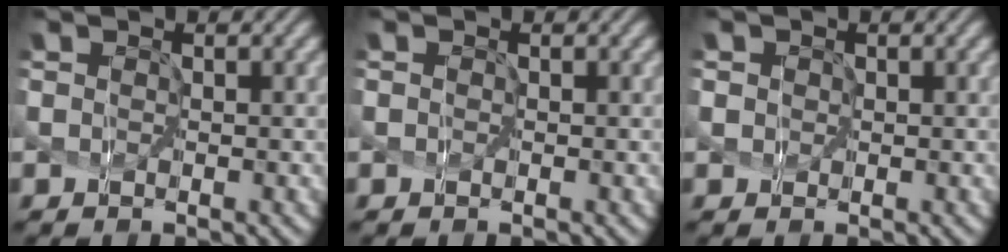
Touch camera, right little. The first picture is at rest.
{"total": 0.0}
{"total": 2.3, "force": [0.8, 2.0, 0.8], "torque": [0.001, 0.022, -0.014]}